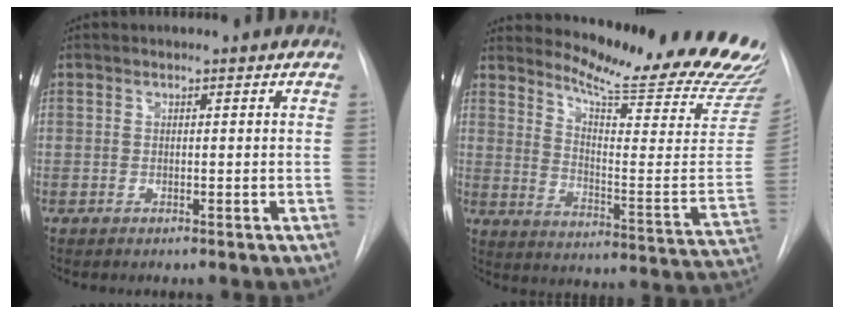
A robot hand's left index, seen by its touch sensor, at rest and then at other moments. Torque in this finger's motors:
{"motor_torque": [0.64, -1.16, 0.01, 0.03]}